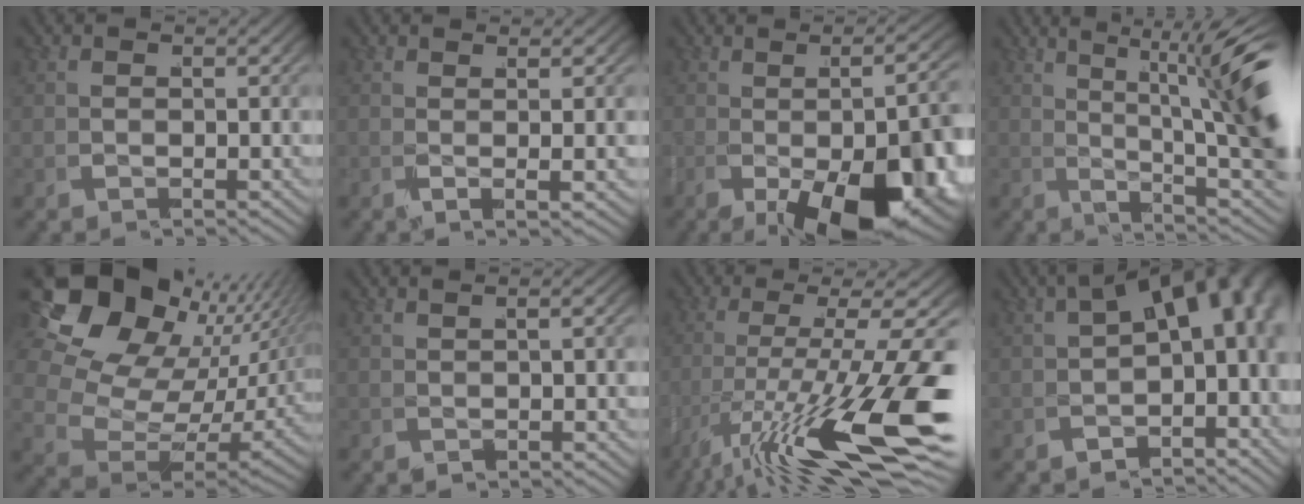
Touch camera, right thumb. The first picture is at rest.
{"total": 2.3, "force": [1.0, -0.1, 2.0], "torque": [-0.032, 0.002, 0.010]}
{"total": 16.2, "force": [-2.8, 7.7, 14.0], "torque": [-0.209, -0.038, -0.029]}
{"total": 10.4, "force": [0.2, 4.8, 9.2], "torque": [-0.121, -0.011, -0.004]}
{"total": 13.8, "force": [2.2, 9.4, 9.8], "torque": [-0.205, -0.026, 0.035]}
{"total": 3.1, "force": [0.4, 1.6, 2.7], "torque": [-0.039, 0.005, 0.000]}
{"total": 12.1, "force": [-3.7, 4.1, 10.7], "torque": [-0.211, -0.040, -0.041]}
{"total": 9.7, "force": [0.1, 5.7, 7.8], "torque": [-0.107, 0.000, -0.007]}